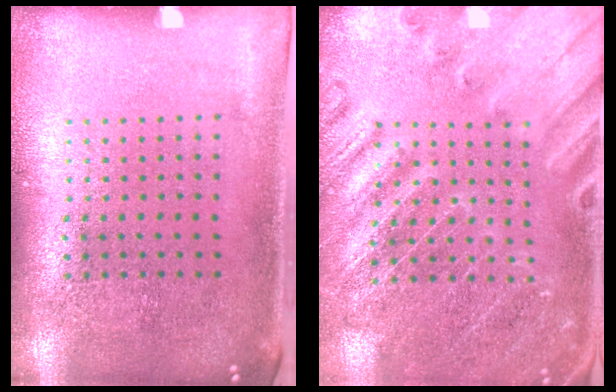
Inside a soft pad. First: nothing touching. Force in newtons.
{"total": 2.6, "press": 2.6, "slide": 0.2}